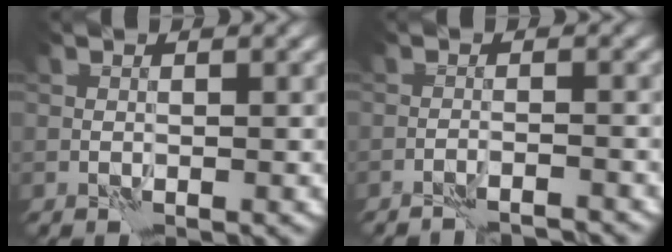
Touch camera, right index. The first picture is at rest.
{"total": 4.1, "force": [-3.9, 0.3, 1.0], "torque": [-0.011, 0.012, -0.052]}